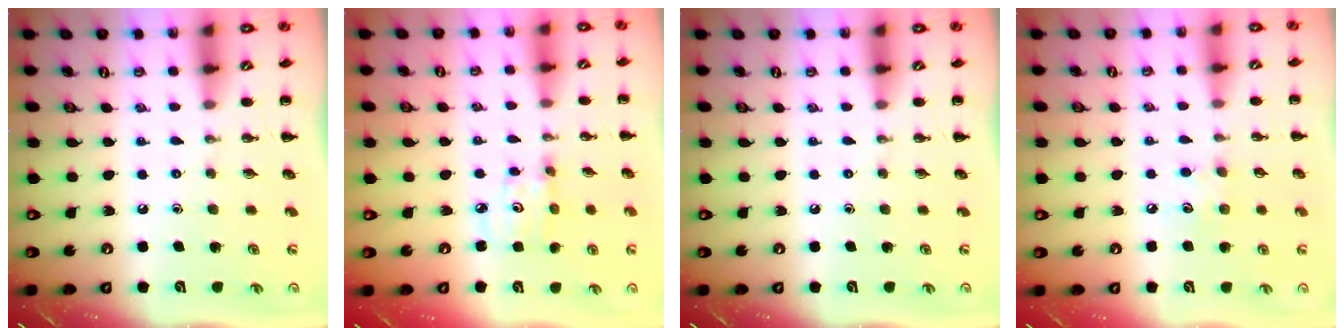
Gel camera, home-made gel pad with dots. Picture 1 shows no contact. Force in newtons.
{"total": 3.5, "press": 3.4, "slide": 0.5}
{"total": 0.0}
{"total": 6.3, "press": 6.2, "slide": 1.5}